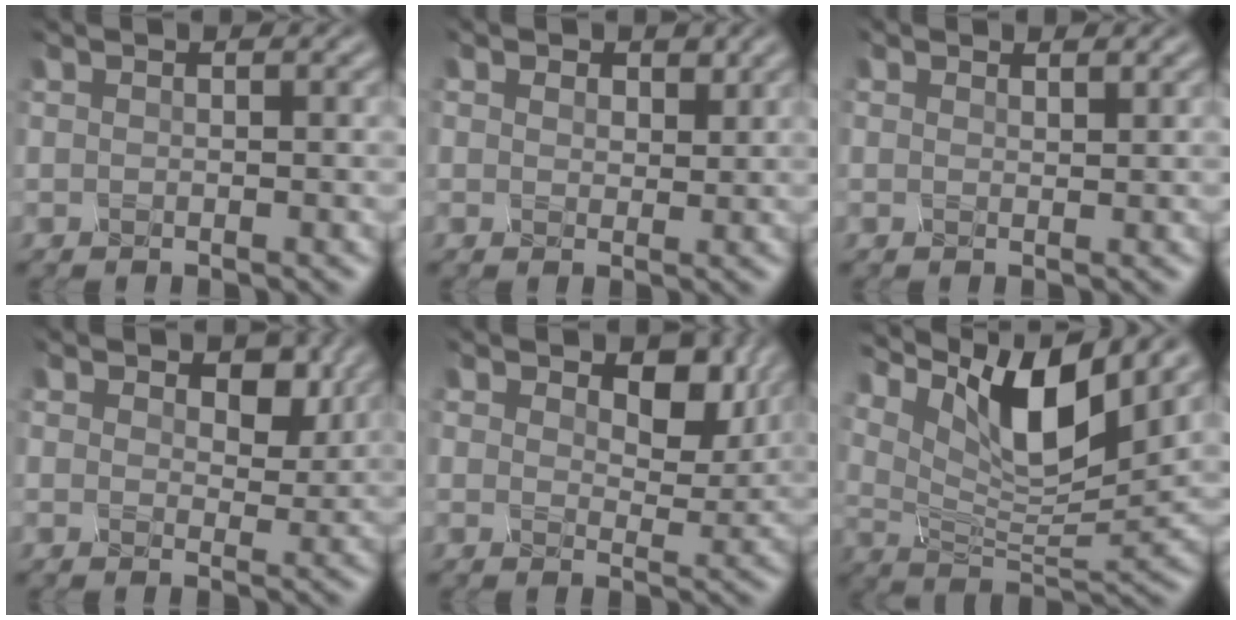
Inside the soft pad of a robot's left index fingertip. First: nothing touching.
{"total": 1.7, "force": [0.9, 1.3, 0.4], "torque": [-0.011, -0.004, 0.018]}
{"total": 0.6, "force": [0.6, 0.1, 0.0], "torque": [0.005, 0.002, 0.012]}
{"total": 3.1, "force": [1.4, 2.3, 1.6], "torque": [-0.030, -0.006, 0.015]}
{"total": 4.6, "force": [2.1, 3.0, 2.7], "torque": [-0.044, -0.008, 0.026]}
{"total": 9.5, "force": [4.9, 3.1, 7.5], "torque": [-0.134, -0.004, 0.096]}